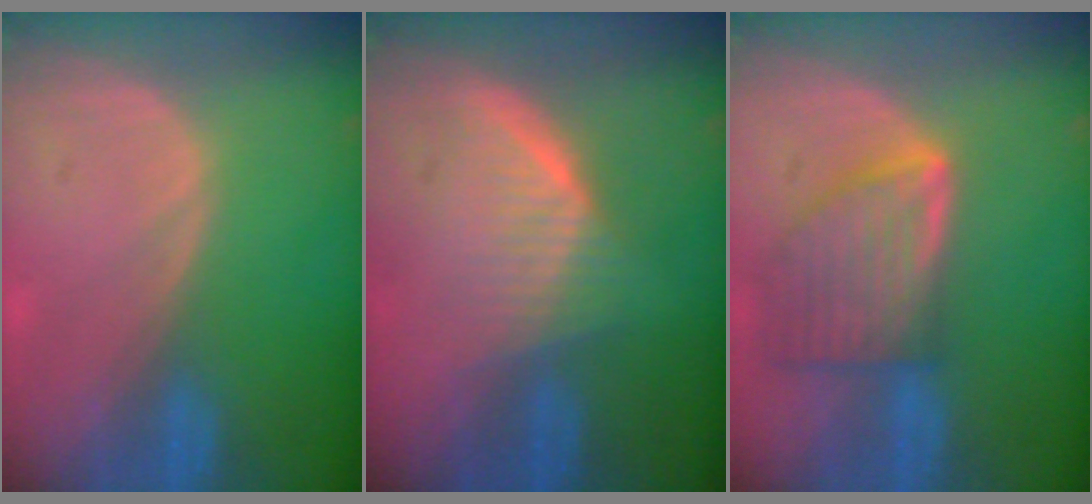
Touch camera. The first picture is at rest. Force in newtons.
{"total": 5.7, "press": 5.6, "slide": 0.8}
{"total": 8.1, "press": 7.2, "slide": 3.6}